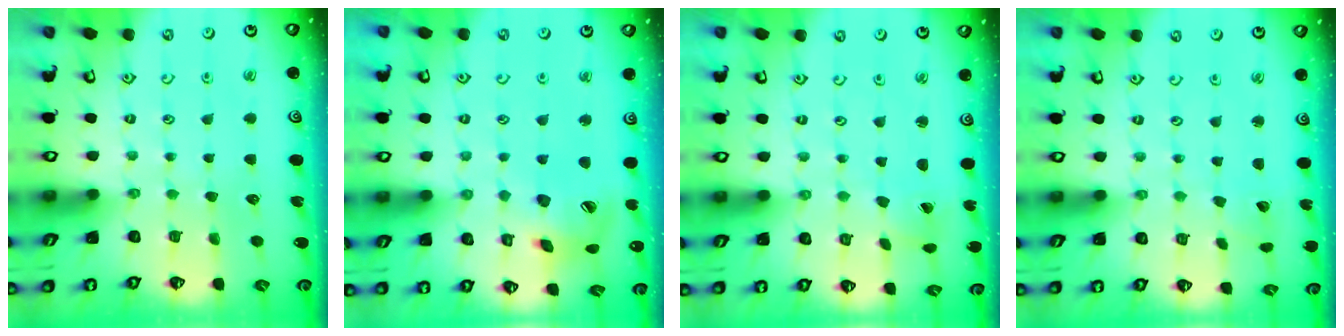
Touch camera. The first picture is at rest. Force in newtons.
{"total": 15.0, "press": 14.9, "slide": 2.1}
{"total": 1.6, "press": 1.5, "slide": 0.3}
{"total": 2.1, "press": 2.1, "slide": 0.2}